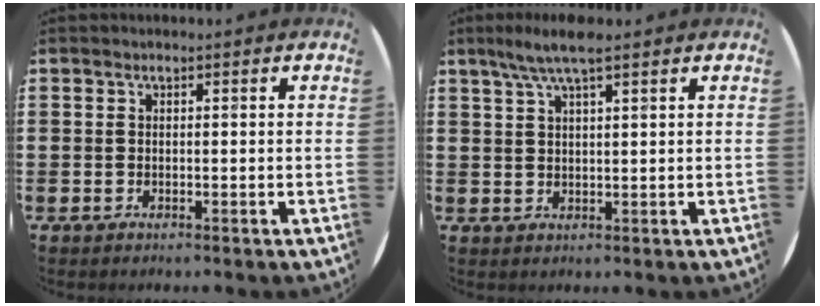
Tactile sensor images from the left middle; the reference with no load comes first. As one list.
[{"total": 4.8, "force": [3.4, 0.6, 3.3], "torque": [-0.071, 0.003, 0.060]}]